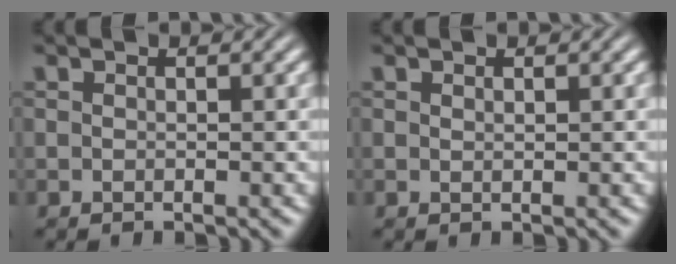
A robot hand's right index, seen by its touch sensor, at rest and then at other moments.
{"total": 0.7, "force": [0.4, -0.6, 0.1], "torque": [0.002, -0.003, 0.012]}